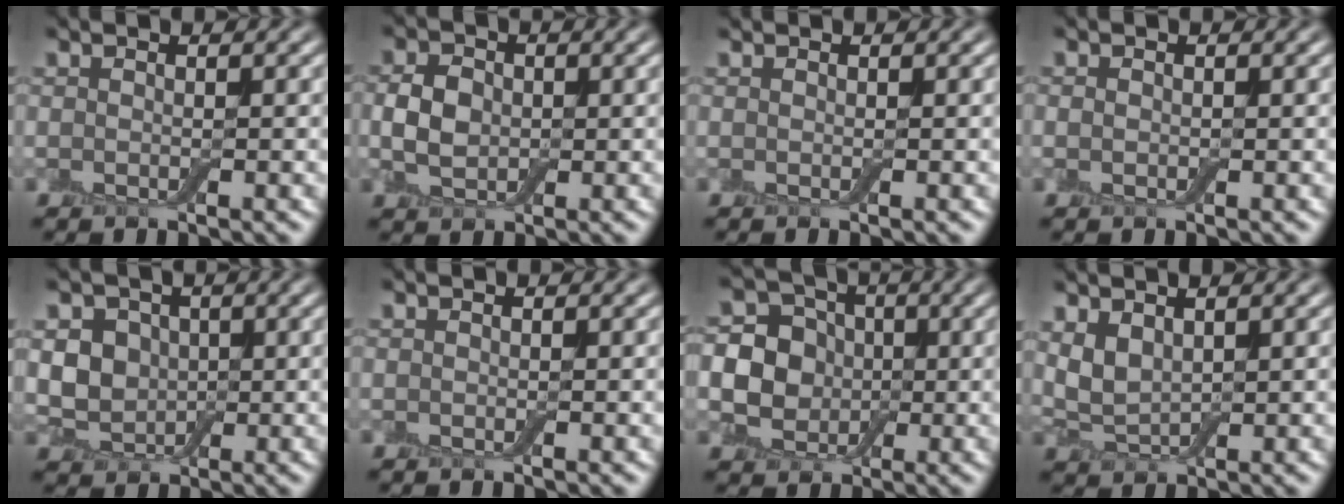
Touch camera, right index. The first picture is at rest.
{"total": 3.1, "force": [0.1, 2.4, 2.0], "torque": [-0.043, 0.002, -0.004]}
{"total": 0.0}
{"total": 0.7, "force": [0.1, 0.5, 0.4], "torque": [-0.009, 0.001, 0.000]}
{"total": 5.1, "force": [0.8, 4.2, 2.6], "torque": [-0.042, 0.013, -0.006]}
{"total": 0.0}
{"total": 10.9, "force": [0.3, 10.1, 4.2], "torque": [-0.110, 0.035, -0.018]}
{"total": 2.8, "force": [1.3, 1.6, 1.9], "torque": [-0.045, 0.001, 0.029]}